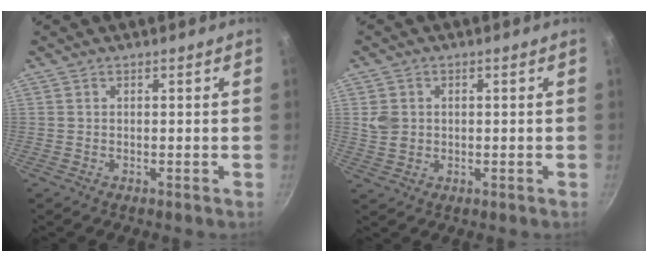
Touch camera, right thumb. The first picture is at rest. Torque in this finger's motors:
{"motor_torque": [0.00, -0.02, 0.19, 0.48, 0.00]}